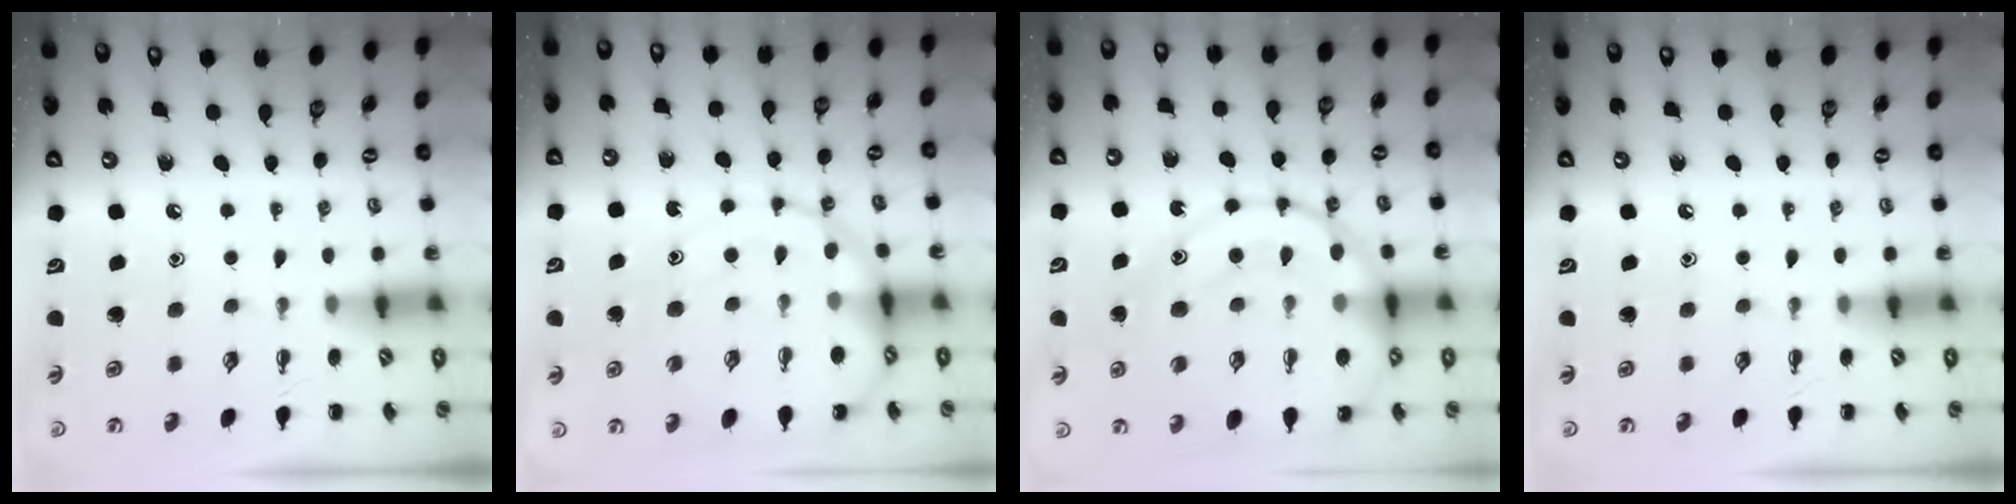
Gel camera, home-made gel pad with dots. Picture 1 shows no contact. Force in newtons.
{"total": 12.2, "press": 11.9, "slide": 3.0}
{"total": 22.8, "press": 22.7, "slide": 2.9}
{"total": 0.0}